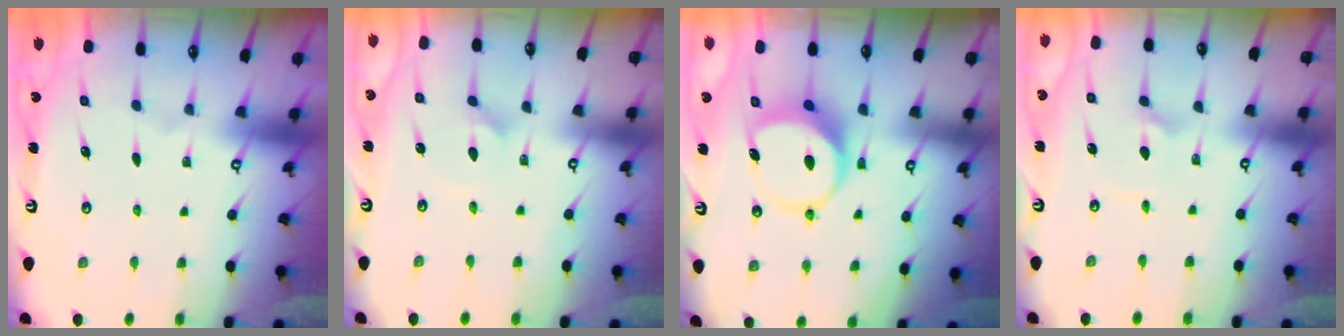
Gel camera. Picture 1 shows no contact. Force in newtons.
{"total": 1.8, "press": 1.8, "slide": 0.1}
{"total": 9.8, "press": 9.7, "slide": 1.1}
{"total": 1.7, "press": 1.7, "slide": 0.3}